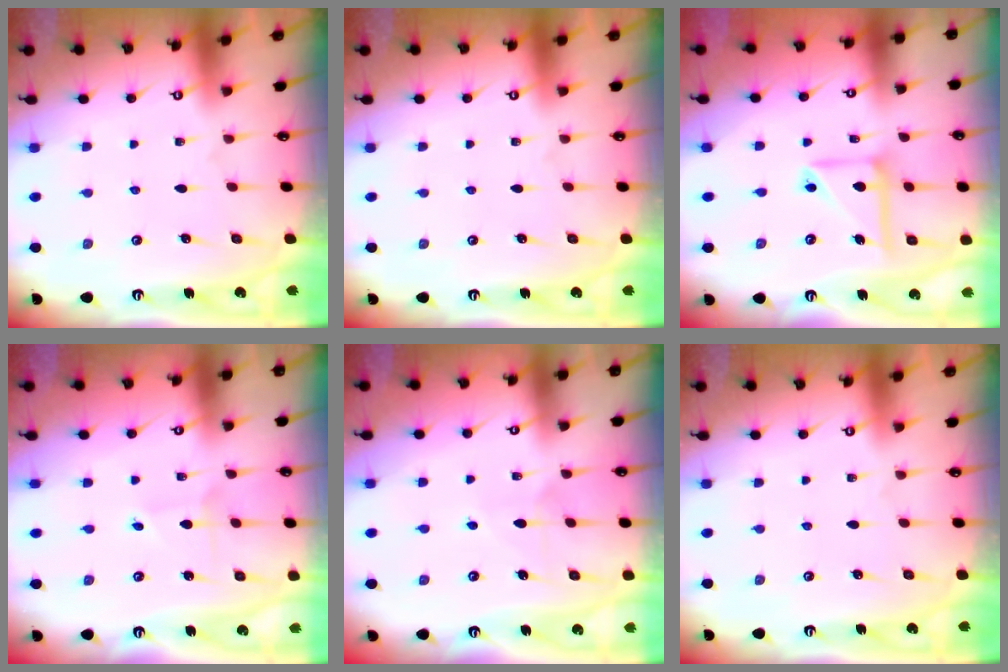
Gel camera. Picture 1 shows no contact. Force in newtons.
{"total": 0.0}
{"total": 11.8, "press": 11.7, "slide": 1.1}
{"total": 2.2, "press": 2.2, "slide": 0.1}
{"total": 5.5, "press": 5.4, "slide": 0.6}
{"total": 0.0}